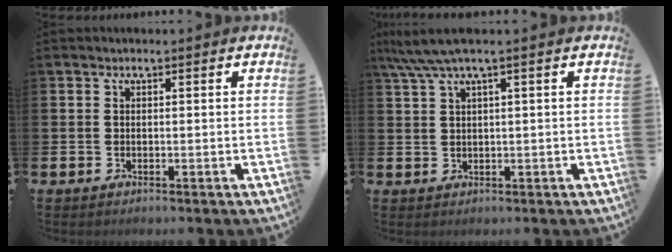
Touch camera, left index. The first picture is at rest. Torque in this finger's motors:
{"motor_torque": [0.48, -0.73, 0.82, 0.21]}